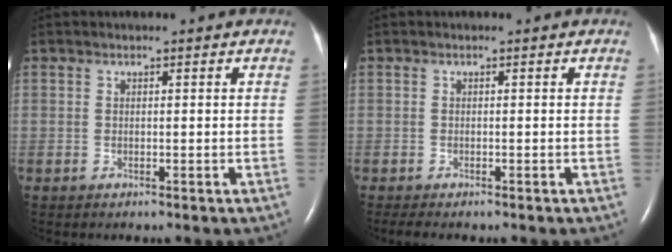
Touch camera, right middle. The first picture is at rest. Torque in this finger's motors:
{"motor_torque": [-0.09, 0.00, 0.01, 0.02]}